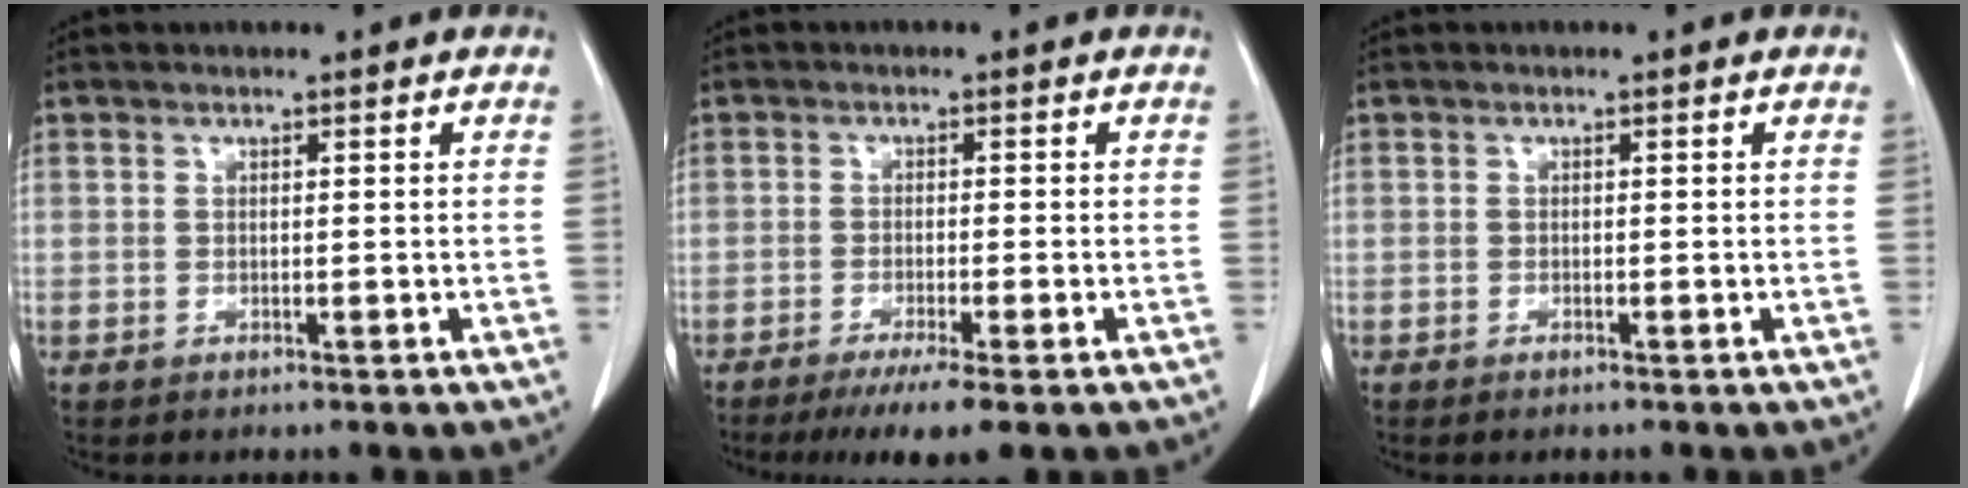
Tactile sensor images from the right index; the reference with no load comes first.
{"total": 6.2, "force": [-4.2, 0.0, 4.5], "torque": [-0.066, -0.014, -0.066]}
{"total": 0.5, "force": [-0.5, 0.0, 0.2], "torque": [-0.008, -0.001, -0.007]}